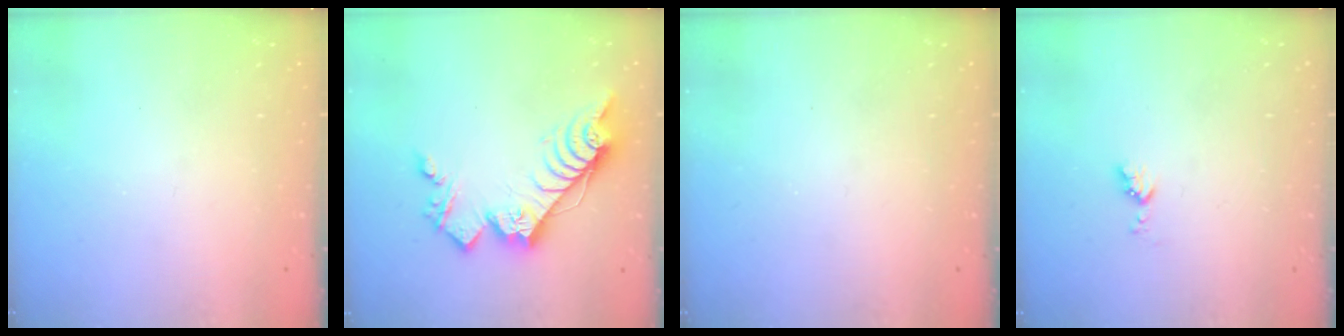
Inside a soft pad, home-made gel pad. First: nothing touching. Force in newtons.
{"total": 16.7, "press": 16.7, "slide": 0.3}
{"total": 0.0}
{"total": 3.9, "press": 3.9, "slide": 0.5}